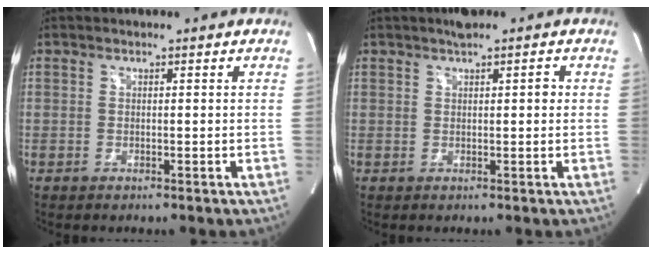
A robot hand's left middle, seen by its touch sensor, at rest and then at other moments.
{"total": 2.8, "force": [1.3, 1.0, 2.3], "torque": [-0.036, 0.012, 0.019]}